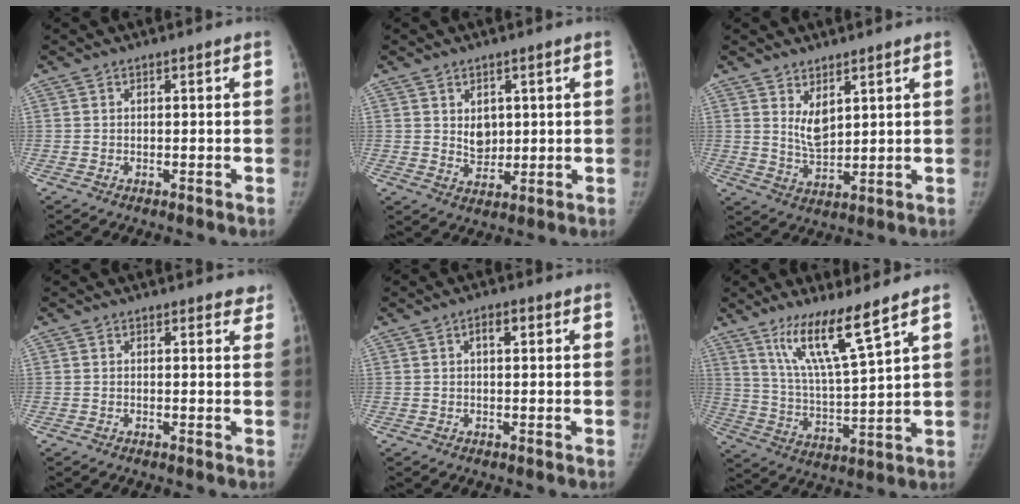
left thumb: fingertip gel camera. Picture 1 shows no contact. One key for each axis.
{"total": 4.5, "fx": 1.1, "fy": 3.5, "fz": 2.7, "tx": -0.022, "ty": -0.012, "tz": 0.026}
{"total": 5.1, "fx": 2.5, "fy": 2.4, "fz": 3.7, "tx": -0.058, "ty": -0.029, "tz": 0.055}
{"total": 2.2, "fx": 1.9, "fy": 1.0, "fz": 0.6, "tx": 0.016, "ty": -0.007, "tz": 0.009}
{"total": 2.7, "fx": 0.9, "fy": 1.2, "fz": 2.2, "tx": -0.035, "ty": 0.006, "tz": 0.013}
{"total": 12.7, "fx": 8.5, "fy": 0.8, "fz": 9.4, "tx": -0.171, "ty": -0.058, "tz": 0.169}